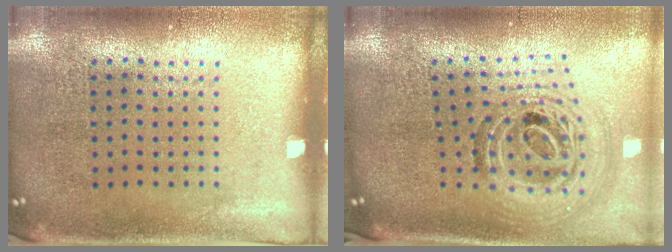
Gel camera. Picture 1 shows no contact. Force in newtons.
{"total": 1.9, "press": 1.5, "slide": 1.1}